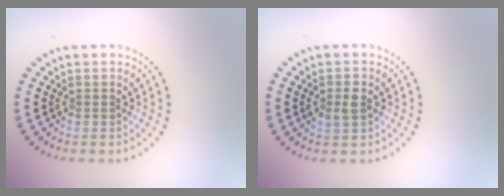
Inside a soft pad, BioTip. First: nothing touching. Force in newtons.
{"total": 1.7, "press": 1.7, "slide": 0.2}